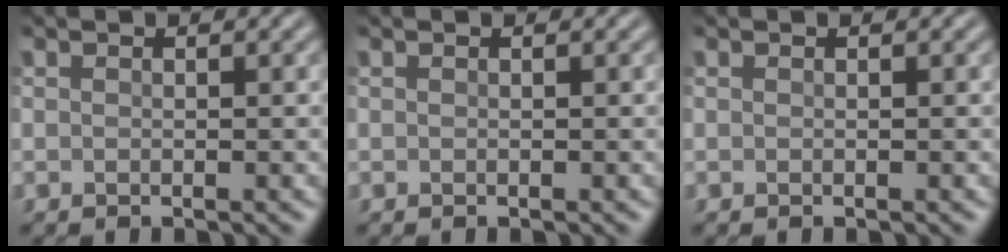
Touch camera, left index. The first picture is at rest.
{"total": 0.0}
{"total": 0.0}